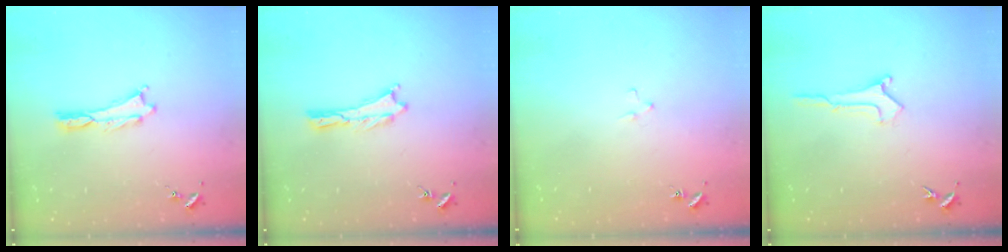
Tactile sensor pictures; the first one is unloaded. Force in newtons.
{"total": 0.0}
{"total": 1.9, "press": 1.9, "slide": 0.1}
{"total": 0.0}